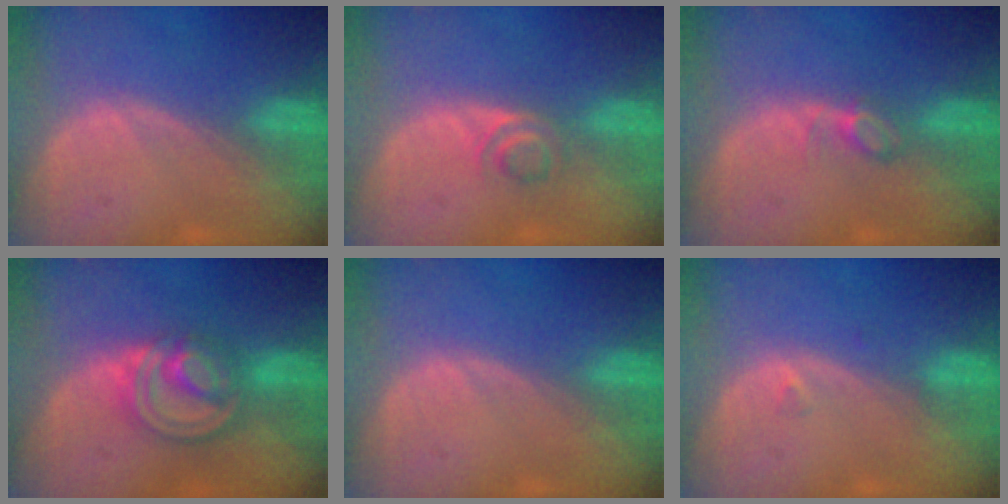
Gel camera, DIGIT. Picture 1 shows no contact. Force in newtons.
{"total": 2.8, "press": 2.7, "slide": 1.0}
{"total": 2.5, "press": 2.4, "slide": 0.3}
{"total": 8.2, "press": 6.9, "slide": 4.3}
{"total": 0.0}
{"total": 0.7, "press": 0.7, "slide": 0.2}